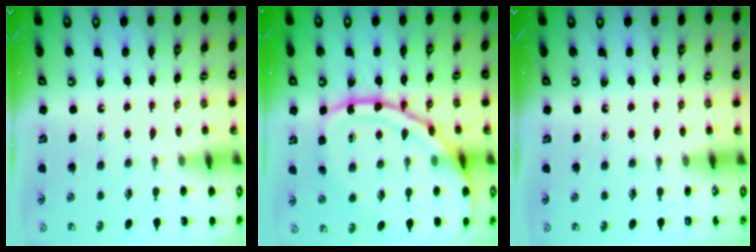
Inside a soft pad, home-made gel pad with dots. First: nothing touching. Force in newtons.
{"total": 18.1, "press": 18.1, "slide": 1.0}
{"total": 0.0}